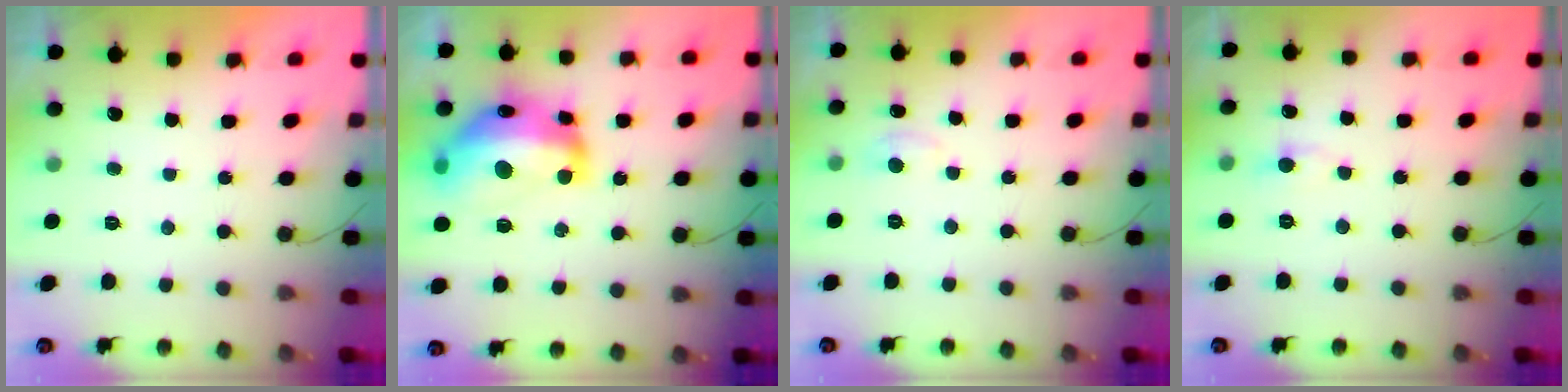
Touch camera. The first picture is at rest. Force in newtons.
{"total": 21.5, "press": 21.4, "slide": 1.5}
{"total": 5.0, "press": 5.0, "slide": 0.7}
{"total": 4.6, "press": 4.6, "slide": 0.6}